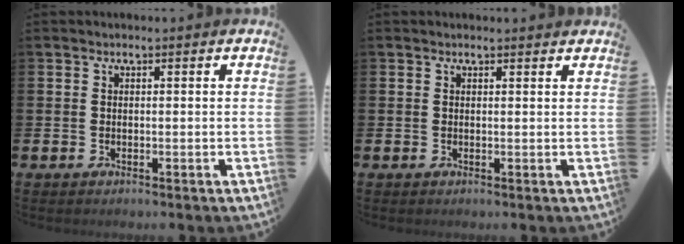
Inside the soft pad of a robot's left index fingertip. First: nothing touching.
{"total": 0.6, "force": [0.6, 0.0, 0.1], "torque": [0.006, -0.002, 0.009]}